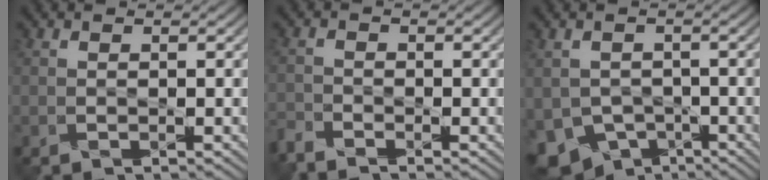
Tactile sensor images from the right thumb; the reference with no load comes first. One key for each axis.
{"total": 2.7, "fx": -2.5, "fy": 0.4, "fz": 0.7, "tx": -0.020, "ty": -0.011, "tz": -0.062}
{"total": 6.6, "fx": -3.3, "fy": 4.9, "fz": 2.8, "tx": -0.068, "ty": -0.026, "tz": -0.060}